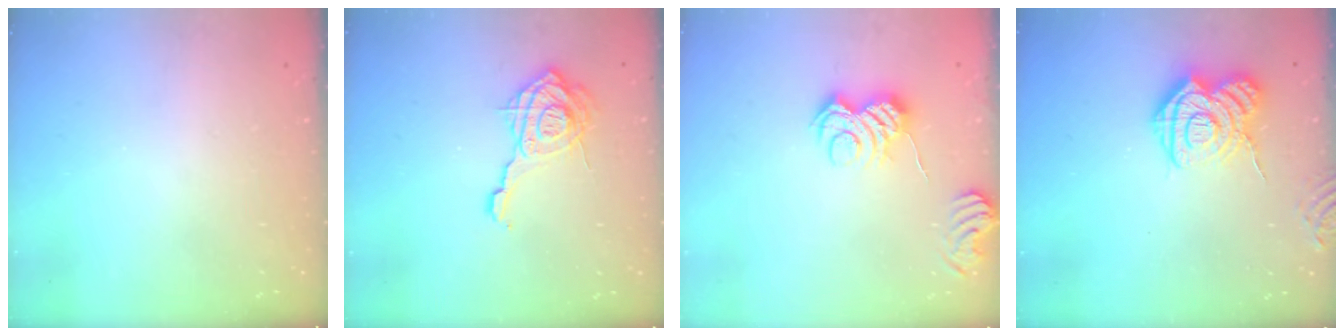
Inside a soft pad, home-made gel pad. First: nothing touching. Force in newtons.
{"total": 15.5, "press": 15.4, "slide": 1.7}
{"total": 6.3, "press": 6.2, "slide": 0.9}
{"total": 14.2, "press": 14.2, "slide": 1.1}